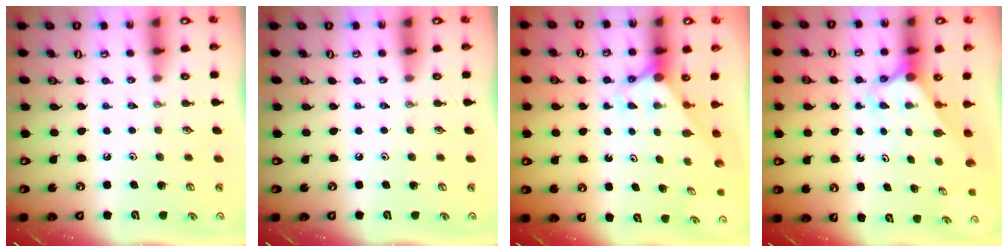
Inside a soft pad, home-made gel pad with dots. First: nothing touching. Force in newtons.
{"total": 0.0}
{"total": 2.8, "press": 2.8, "slide": 0.1}
{"total": 2.7, "press": 2.7, "slide": 0.1}